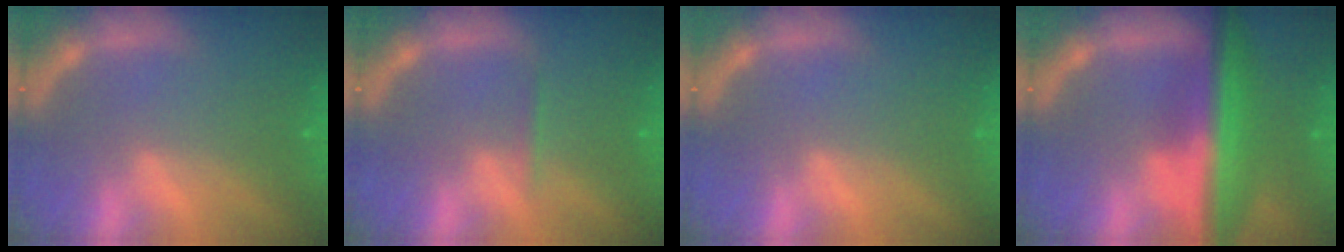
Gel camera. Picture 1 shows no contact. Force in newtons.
{"total": 0.9}
{"total": 0.0}
{"total": 10.0}